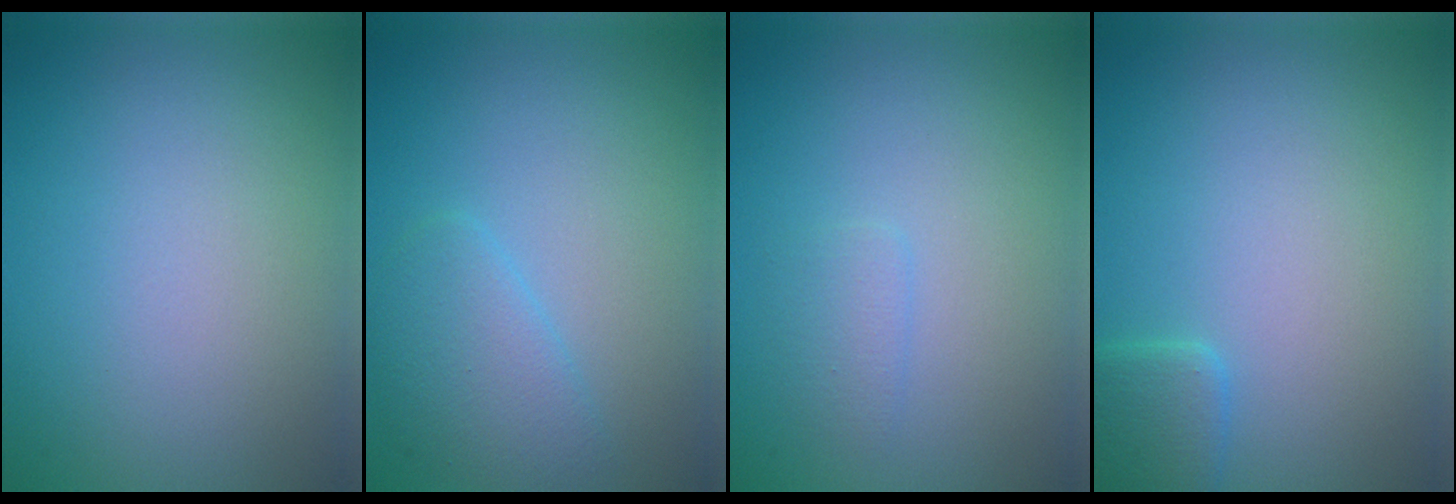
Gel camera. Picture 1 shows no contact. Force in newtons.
{"total": 2.7, "press": 2.7, "slide": 0.2}
{"total": 1.1, "press": 1.1, "slide": 0.1}
{"total": 2.1, "press": 2.1, "slide": 0.1}